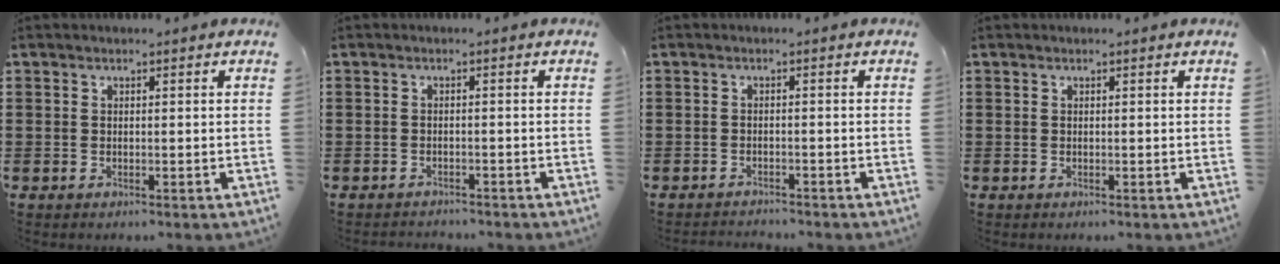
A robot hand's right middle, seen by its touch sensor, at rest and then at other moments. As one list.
[{"total": 1.2, "force": [-1.1, 0.1, -0.1], "torque": [-0.003, 0.002, -0.025]}, {"total": 1.4, "force": [-1.4, 0.1, -0.1], "torque": [-0.003, 0.002, -0.030]}, {"total": 0.0}]